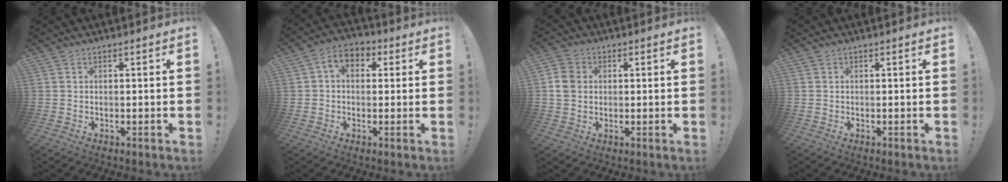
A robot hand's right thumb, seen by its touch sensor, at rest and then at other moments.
{"total": 6.8, "force": [1.5, 4.8, 4.5], "torque": [-0.075, 0.007, 0.032]}
{"total": 6.2, "force": [0.7, 5.2, 3.2], "torque": [-0.065, 0.009, 0.015]}
{"total": 0.0}